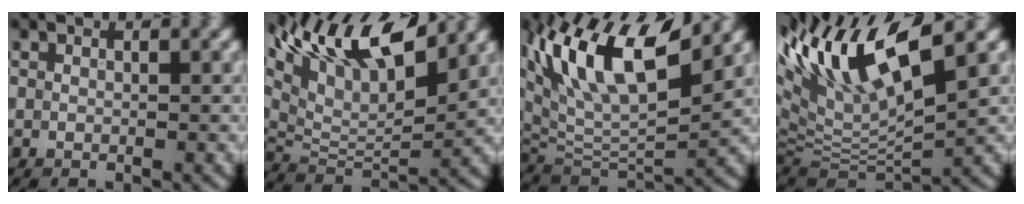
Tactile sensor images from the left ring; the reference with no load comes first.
{"total": 11.5, "force": [7.1, 4.1, 8.0], "torque": [-0.150, 0.016, 0.126]}
{"total": 11.9, "force": [6.0, 4.1, 9.4], "torque": [-0.174, 0.020, 0.109]}
{"total": 11.0, "force": [5.0, 3.3, 9.3], "torque": [-0.187, 0.011, 0.095]}